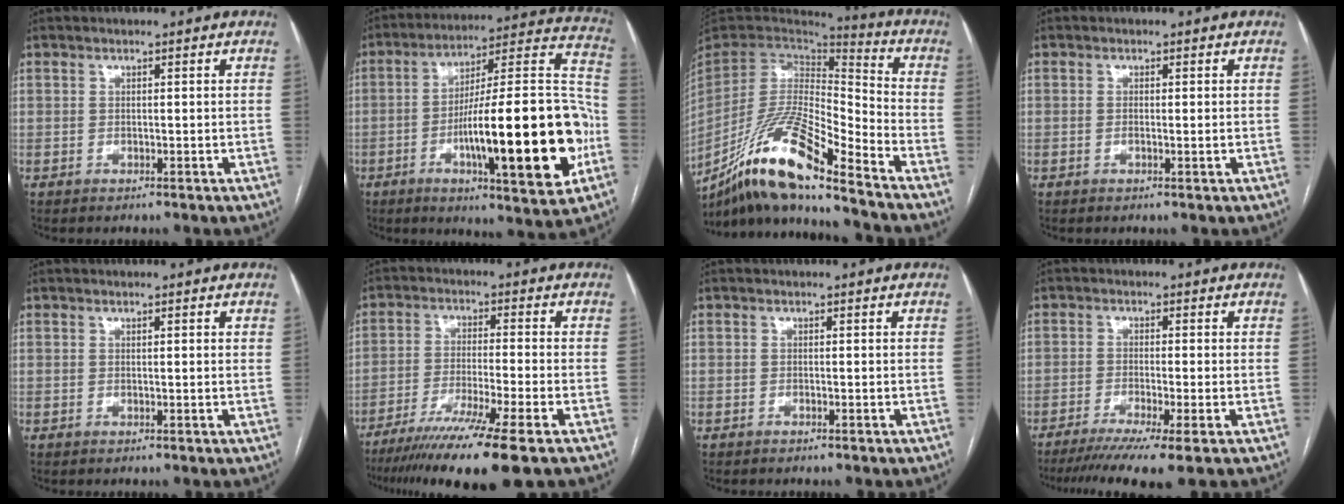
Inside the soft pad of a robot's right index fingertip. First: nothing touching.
{"total": 26.1, "force": [-7.0, 3.6, 24.9], "torque": [-0.339, 0.011, -0.099]}
{"total": 19.3, "force": [-13.9, 1.9, 13.3], "torque": [-0.271, -0.019, -0.258]}
{"total": 1.2, "force": [0.1, 0.3, 1.2], "torque": [-0.021, 0.001, 0.005]}
{"total": 0.7, "force": [0.4, 0.1, 0.5], "torque": [-0.008, 0.001, 0.004]}
{"total": 13.6, "force": [-9.6, -1.4, 9.5], "torque": [-0.168, -0.043, -0.158]}
{"total": 0.0}
{"total": 9.3, "force": [-6.6, -0.6, 6.6], "torque": [-0.099, -0.019, -0.102]}